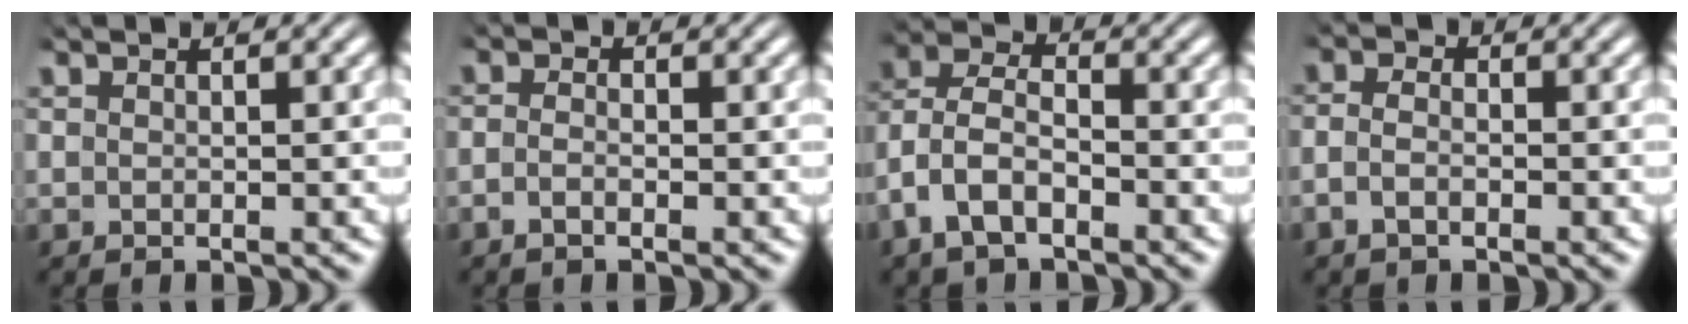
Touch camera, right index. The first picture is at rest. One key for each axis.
{"total": 1.5, "fx": -1.0, "fy": 0.6, "fz": 0.9, "tx": -0.024, "ty": -0.006, "tz": -0.021}
{"total": 5.7, "fx": -0.7, "fy": 4.6, "fz": 3.3, "tx": -0.093, "ty": -0.019, "tz": -0.011}
{"total": 2.1, "fx": -1.1, "fy": 1.2, "fz": 1.4, "tx": -0.038, "ty": -0.010, "tz": -0.019}